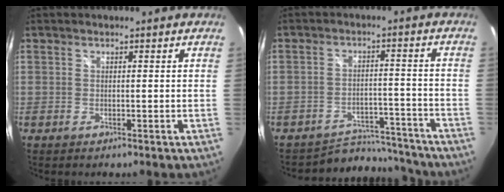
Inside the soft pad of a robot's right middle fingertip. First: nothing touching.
{"total": 9.8, "force": [-9.4, 2.8, 0.4], "torque": [-0.013, 0.025, -0.128]}